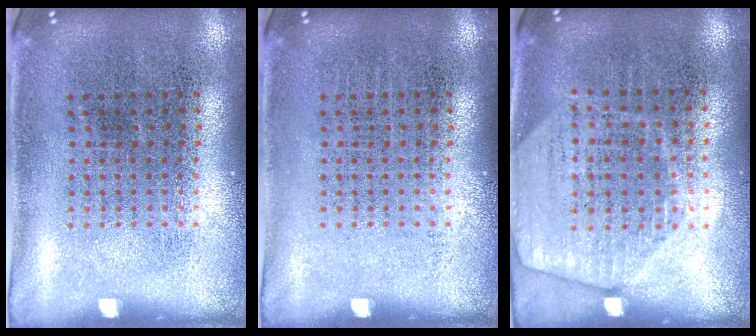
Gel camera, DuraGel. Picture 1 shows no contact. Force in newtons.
{"total": 0.0}
{"total": 1.7, "press": 1.6, "slide": 0.7}